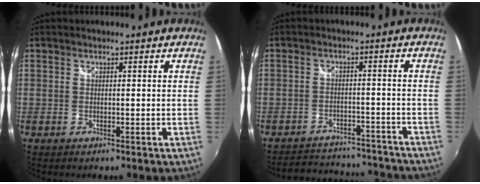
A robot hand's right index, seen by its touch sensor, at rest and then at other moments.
{"total": 17.5, "force": [-16.0, 5.1, 5.1], "torque": [-0.110, 0.022, -0.200]}